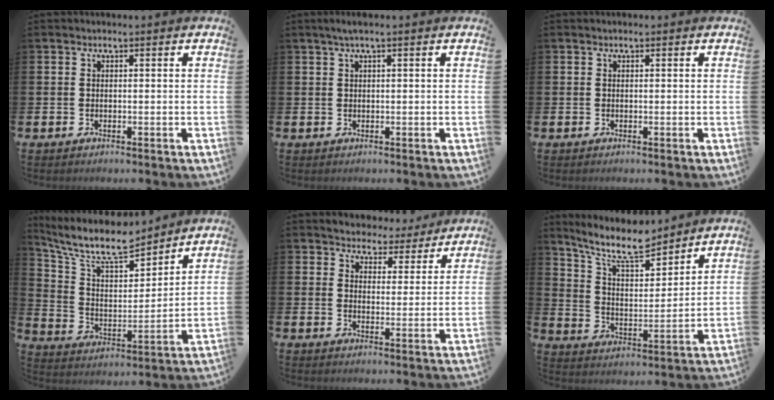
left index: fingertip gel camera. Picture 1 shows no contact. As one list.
[{"total": 1.5, "force": [0.7, 0.0, 1.3], "torque": [-0.032, 0.007, 0.013]}, {"total": 0.0}, {"total": 9.9, "force": [8.7, 2.7, 3.8], "torque": [-0.114, -0.059, 0.151]}, {"total": 4.1, "force": [3.8, 1.5, -0.3], "torque": [-0.008, -0.035, 0.063]}, {"total": 9.8, "force": [8.6, 2.3, 4.1], "torque": [-0.110, -0.047, 0.154]}]